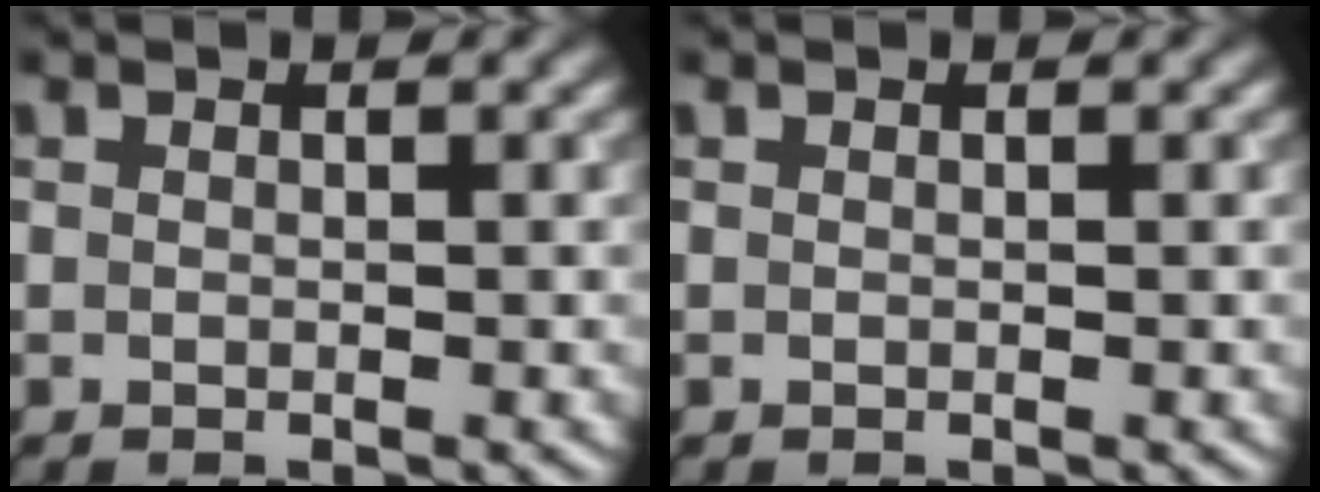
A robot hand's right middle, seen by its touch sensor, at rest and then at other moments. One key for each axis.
{"total": 0.0}